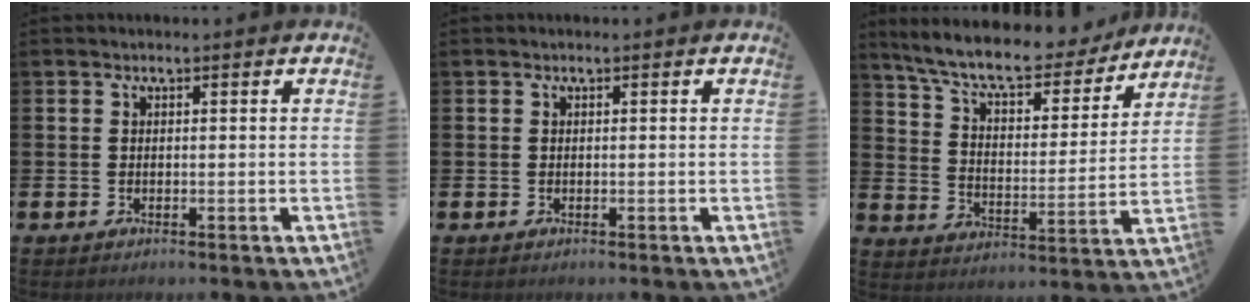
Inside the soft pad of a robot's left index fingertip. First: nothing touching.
{"total": 0.0}
{"total": 9.5, "force": [8.6, 2.1, 3.5], "torque": [-0.102, -0.054, 0.148]}